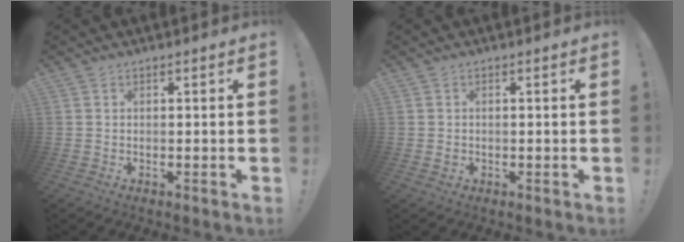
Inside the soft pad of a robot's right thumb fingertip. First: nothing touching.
{"total": 1.2, "force": [-0.3, 1.1, 0.5], "torque": [-0.004, 0.002, -0.005]}